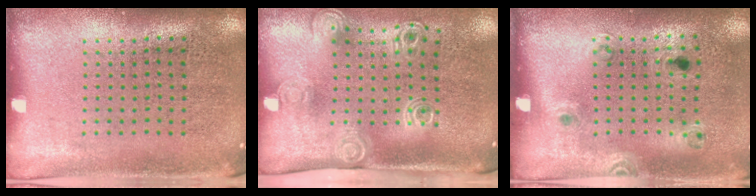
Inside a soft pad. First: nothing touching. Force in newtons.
{"total": 2.1, "press": 1.5, "slide": 1.5}
{"total": 1.3, "press": 0.7, "slide": 1.1}